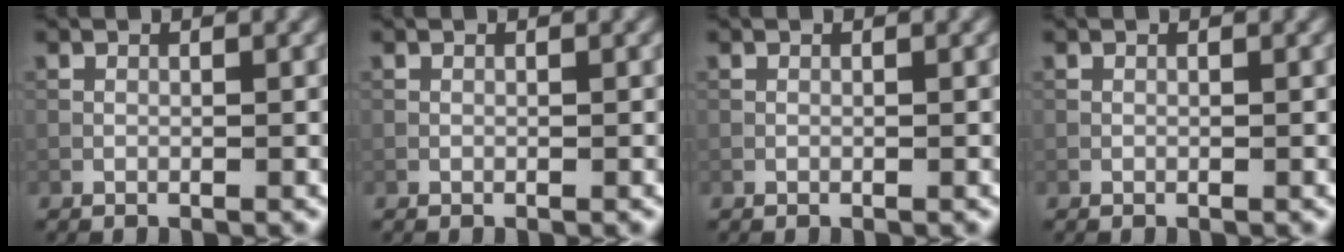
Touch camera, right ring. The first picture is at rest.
{"total": 0.0}
{"total": 0.0}
{"total": 0.0}